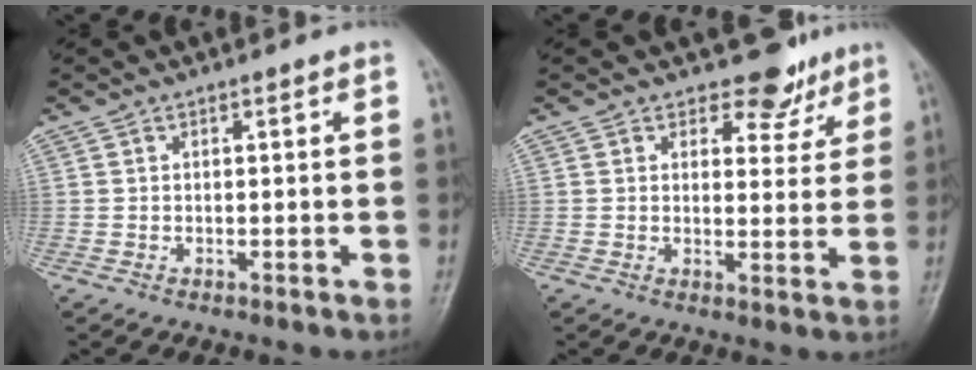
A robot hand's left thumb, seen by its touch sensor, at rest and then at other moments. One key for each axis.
{"total": 5.7, "fx": 4.5, "fy": 3.3, "fz": 1.2, "tx": 0.017, "ty": -0.032, "tz": 0.053}